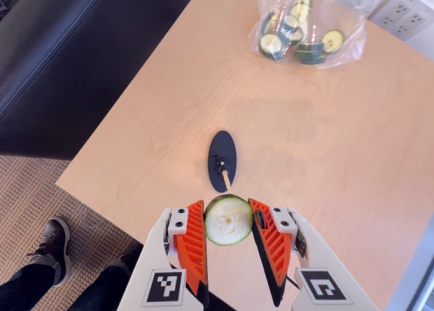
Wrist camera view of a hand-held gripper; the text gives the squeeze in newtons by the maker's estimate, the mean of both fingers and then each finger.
{"total": 10.2, "left": 10.3, "right": 10.1}